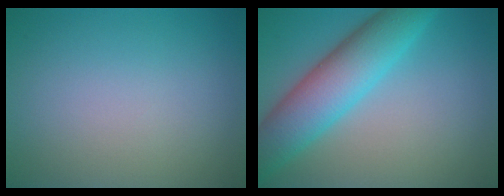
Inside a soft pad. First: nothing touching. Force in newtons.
{"total": 7.3, "press": 7.3, "slide": 0.2}